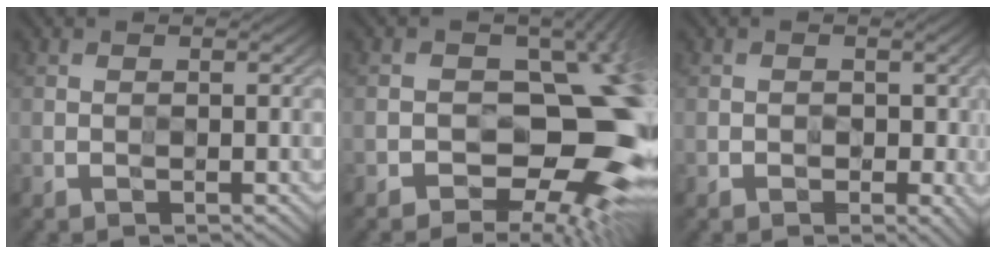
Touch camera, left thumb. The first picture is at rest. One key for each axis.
{"total": 12.2, "fx": -3.1, "fy": 7.3, "fz": 9.3, "tx": -0.077, "ty": -0.004, "tz": -0.057}
{"total": 1.4, "fx": -0.2, "fy": 1.3, "fz": 0.6, "tx": -0.008, "ty": -0.010, "tz": -0.004}